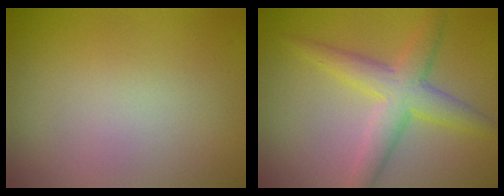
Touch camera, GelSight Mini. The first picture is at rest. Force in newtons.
{"total": 4.6, "press": 4.6, "slide": 0.1}